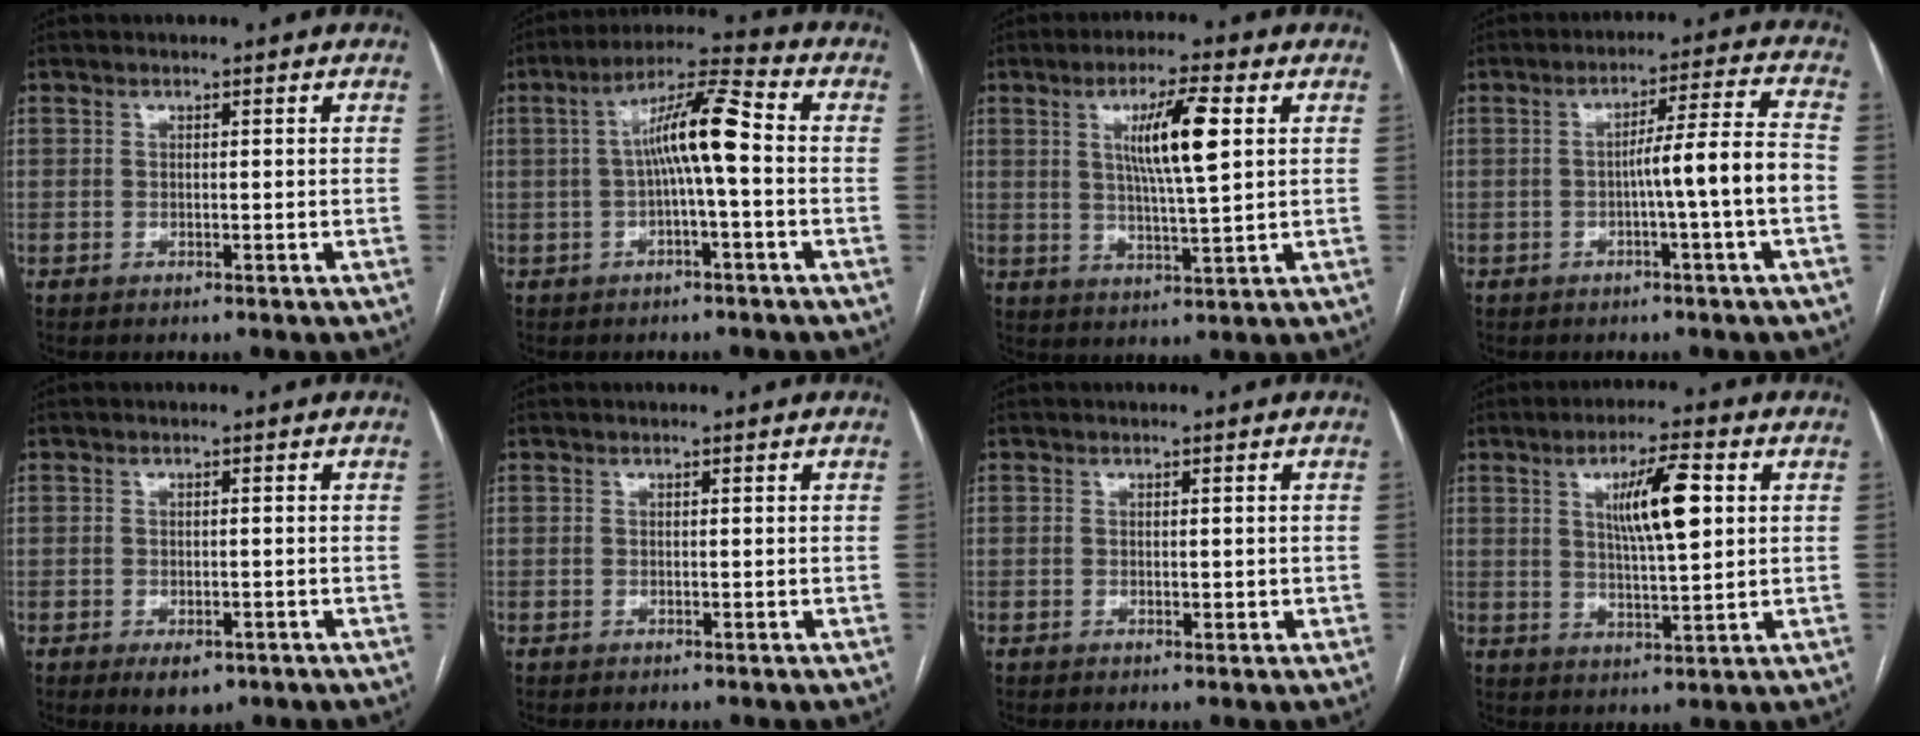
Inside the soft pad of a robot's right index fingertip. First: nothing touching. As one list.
[{"total": 9.1, "force": [-0.1, 0.8, 9.1], "torque": [-0.161, 0.029, -0.006]}, {"total": 9.2, "force": [2.6, 0.6, 8.8], "torque": [-0.153, 0.001, 0.046]}, {"total": 8.4, "force": [-1.9, -1.1, 8.1], "torque": [-0.122, 0.014, -0.027]}, {"total": 3.5, "force": [-1.8, 2.0, 2.1], "torque": [-0.024, -0.002, -0.015]}, {"total": 0.0}, {"total": 1.3, "force": [0.0, 0.7, 1.0], "torque": [-0.016, 0.001, 0.003]}, {"total": 9.1, "force": [2.5, 1.4, 8.6], "torque": [-0.146, 0.004, 0.045]}]